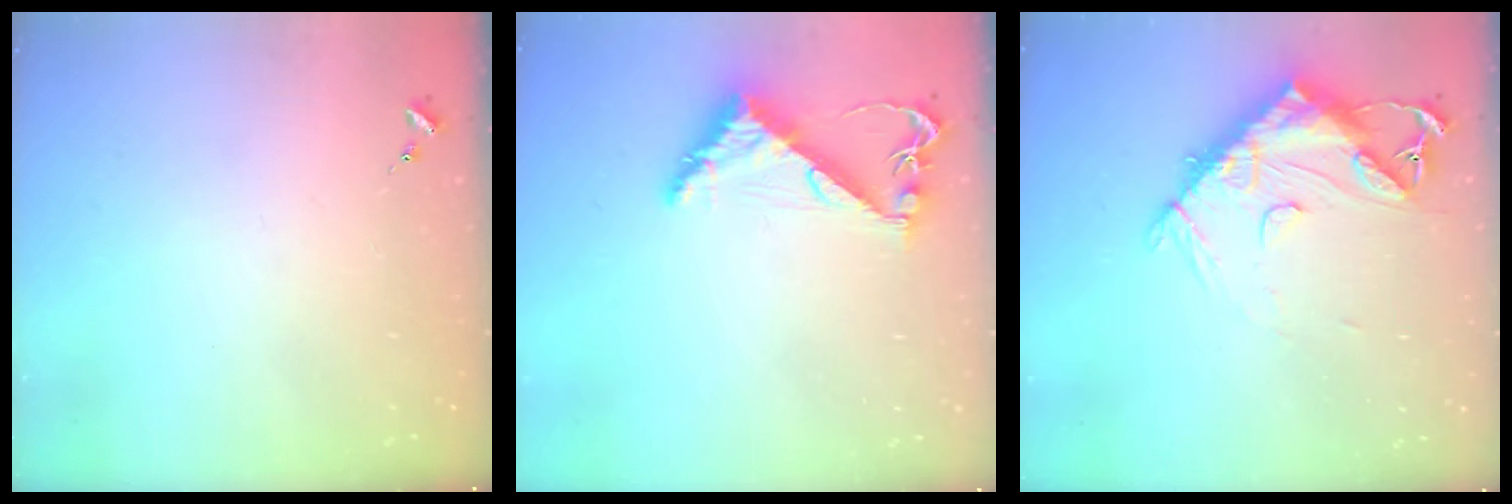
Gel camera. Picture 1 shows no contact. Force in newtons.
{"total": 7.9, "press": 7.9, "slide": 0.8}
{"total": 14.3, "press": 14.2, "slide": 1.3}